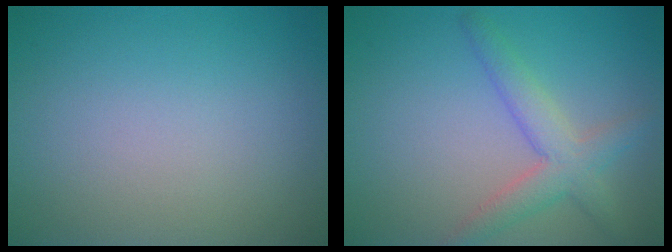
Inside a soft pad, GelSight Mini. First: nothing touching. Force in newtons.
{"total": 3.6, "press": 3.6, "slide": 0.1}